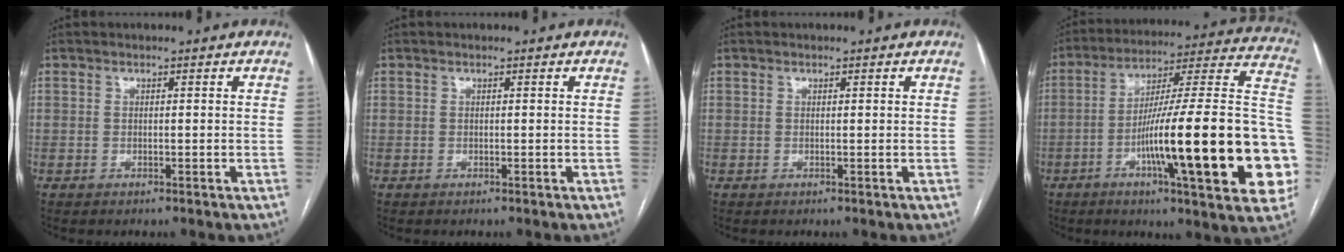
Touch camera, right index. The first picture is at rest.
{"total": 0.0}
{"total": 0.0}
{"total": 29.3, "force": [-7.3, 2.6, 28.3], "torque": [-0.327, 0.004, -0.116]}